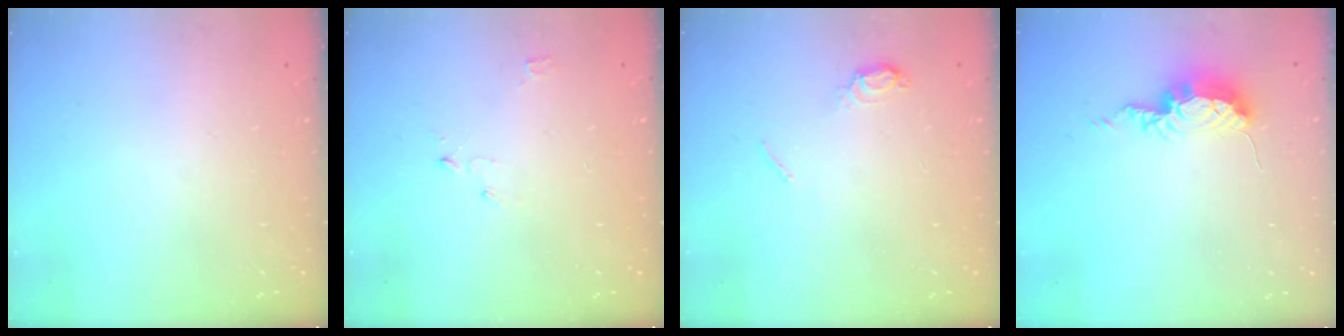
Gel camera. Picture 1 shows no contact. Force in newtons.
{"total": 2.9, "press": 2.8, "slide": 0.3}
{"total": 6.1, "press": 6.0, "slide": 0.6}
{"total": 8.9, "press": 8.9, "slide": 0.4}